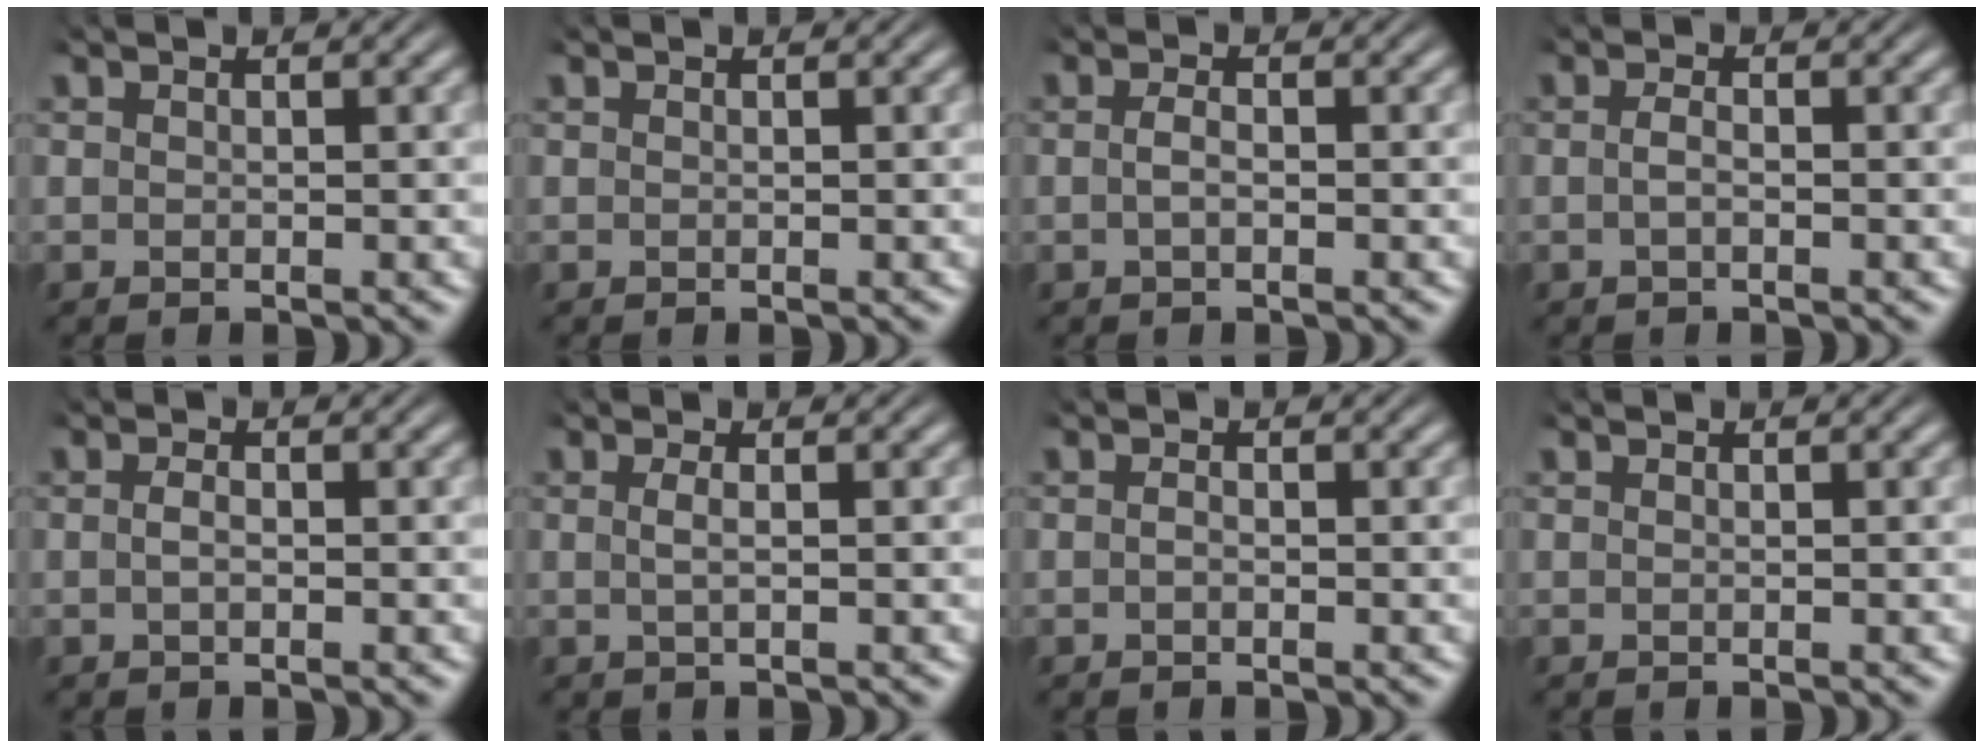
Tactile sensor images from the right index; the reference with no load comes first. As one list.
[{"total": 0.0}, {"total": 1.2, "force": [-0.6, 0.1, 1.0], "torque": [-0.026, -0.007, -0.009]}, {"total": 1.2, "force": [-0.7, 0.1, 1.0], "torque": [-0.025, -0.006, -0.009]}, {"total": 1.0, "force": [-0.5, 0.1, 0.8], "torque": [-0.020, -0.007, -0.007]}, {"total": 1.1, "force": [-0.2, -0.3, 1.0], "torque": [-0.027, -0.008, 0.001]}, {"total": 0.7, "force": [-0.4, 0.3, 0.4], "torque": [-0.013, -0.005, -0.007]}, {"total": 0.0}]